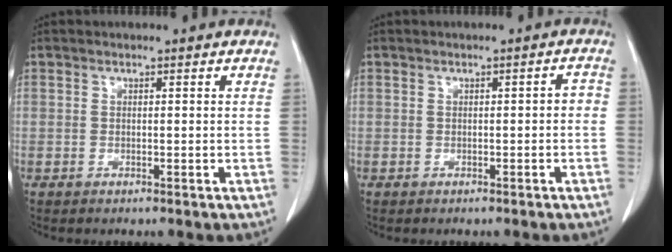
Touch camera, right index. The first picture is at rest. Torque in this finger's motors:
{"motor_torque": [0.16, -0.13, 0.01, 0.02]}